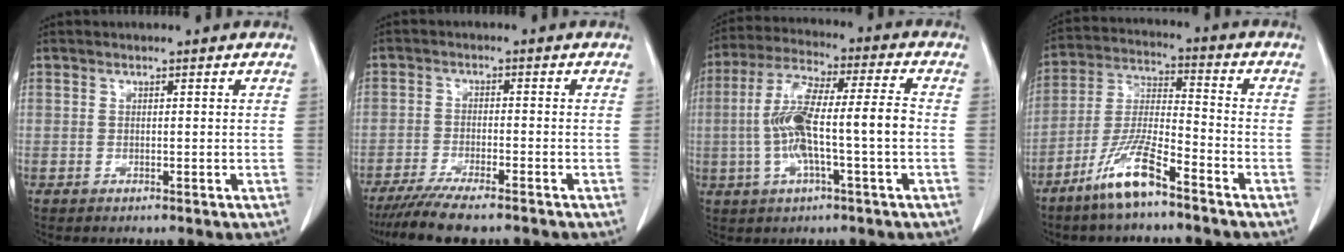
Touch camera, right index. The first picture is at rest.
{"total": 9.4, "force": [-7.9, 1.1, 5.0], "torque": [-0.078, -0.021, -0.126]}
{"total": 12.4, "force": [-1.7, 1.4, 12.2], "torque": [-0.241, 0.022, -0.033]}
{"total": 10.3, "force": [-7.1, 1.3, 7.4], "torque": [-0.160, -0.018, -0.143]}